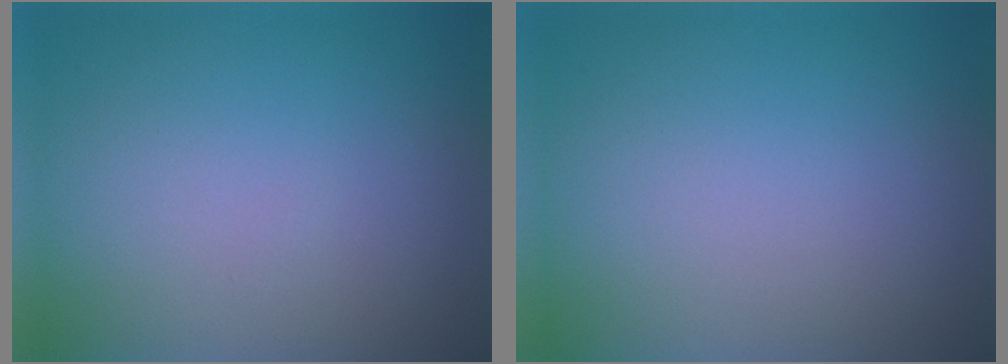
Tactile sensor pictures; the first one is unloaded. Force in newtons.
{"total": 0.0}